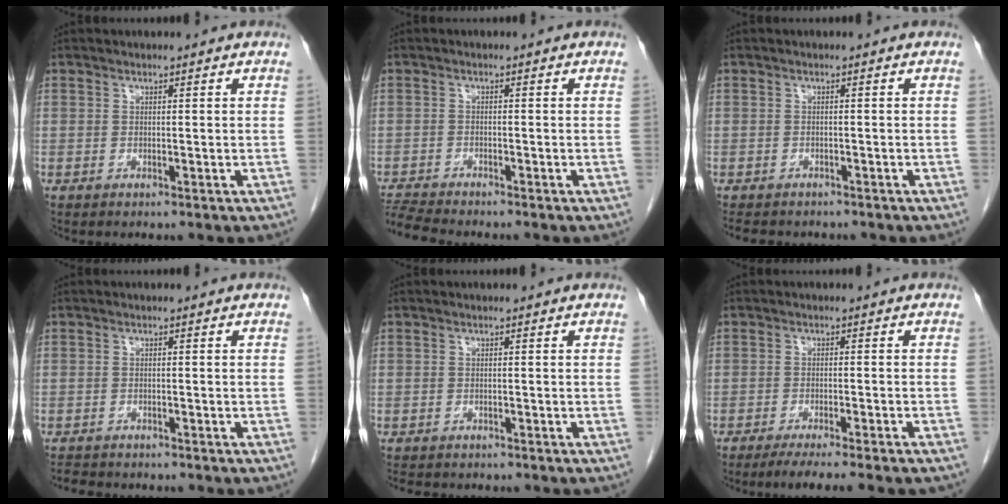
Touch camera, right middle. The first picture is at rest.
{"total": 4.6, "force": [-4.5, -0.5, 0.9], "torque": [-0.021, -0.019, -0.082]}
{"total": 6.2, "force": [-5.3, 2.6, 2.0], "torque": [-0.031, -0.001, -0.069]}
{"total": 3.4, "force": [-3.1, 1.1, 0.9], "torque": [-0.017, -0.007, -0.045]}
{"total": 4.2, "force": [-3.5, 1.9, 1.3], "torque": [-0.022, -0.005, -0.047]}
{"total": 9.3, "force": [-7.7, 0.2, 5.3], "torque": [-0.057, -0.016, -0.108]}